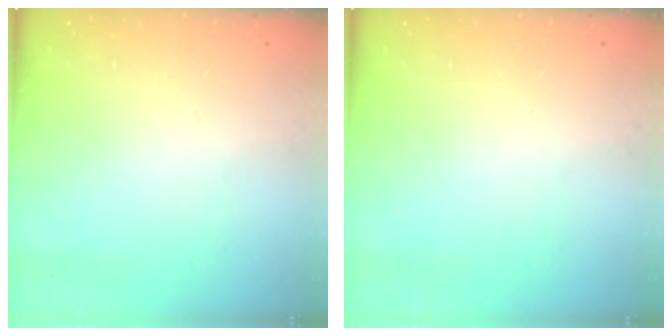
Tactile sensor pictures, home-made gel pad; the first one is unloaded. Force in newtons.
{"total": 0.0}